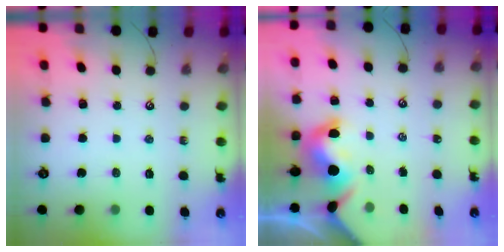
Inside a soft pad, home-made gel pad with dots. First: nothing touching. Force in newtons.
{"total": 6.3, "press": 6.3, "slide": 0.4}